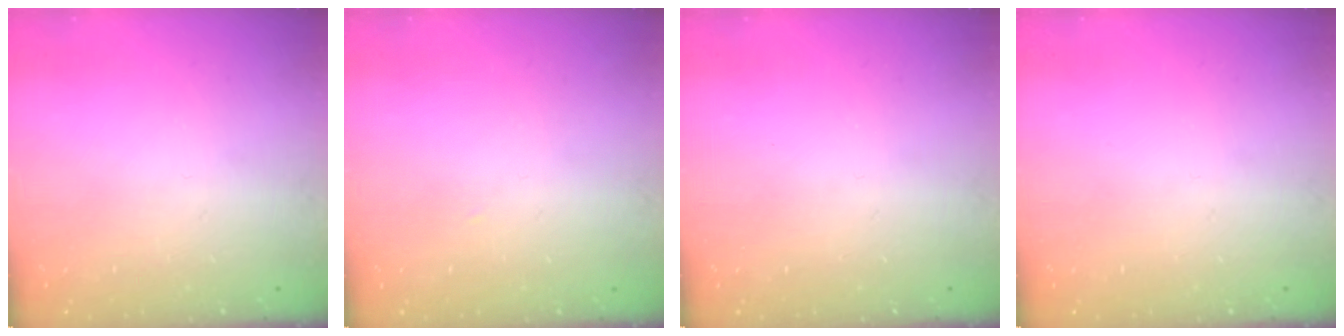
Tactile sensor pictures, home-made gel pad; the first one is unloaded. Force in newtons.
{"total": 1.1, "press": 1.1, "slide": 0.1}
{"total": 0.0}
{"total": 0.0}